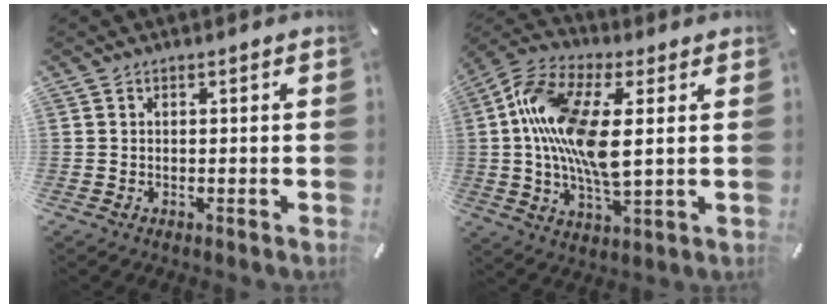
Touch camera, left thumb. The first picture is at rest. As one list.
[{"total": 16.6, "force": [2.3, 7.3, 14.7], "torque": [-0.318, -0.007, 0.038]}]